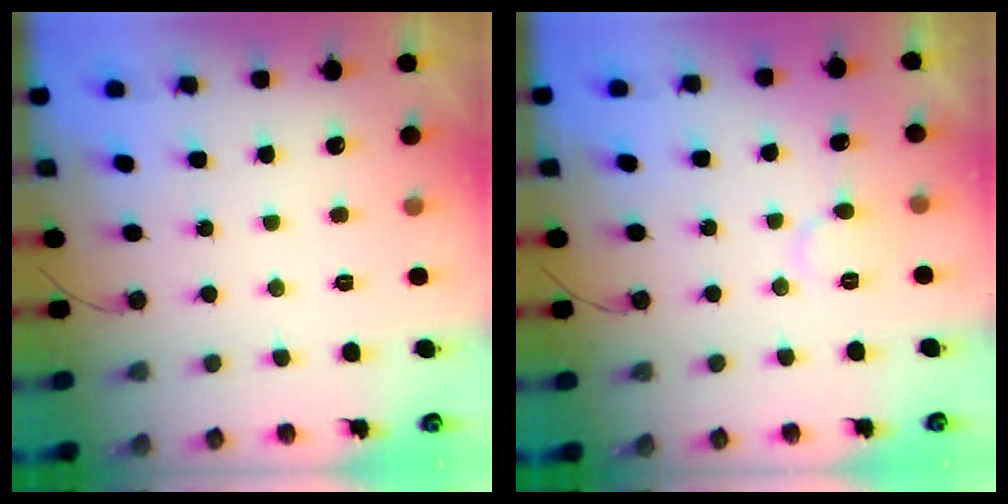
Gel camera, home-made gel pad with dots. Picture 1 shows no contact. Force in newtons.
{"total": 4.6, "press": 4.6, "slide": 0.6}